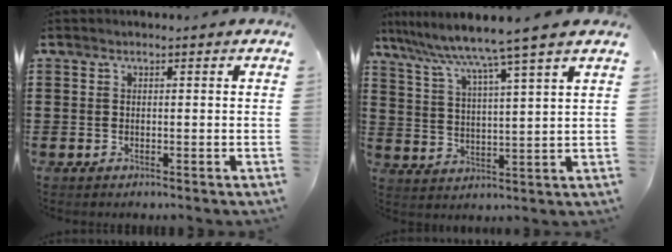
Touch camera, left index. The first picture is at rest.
{"total": 6.6, "force": [5.5, -1.3, 3.3], "torque": [-0.088, -0.043, 0.085]}